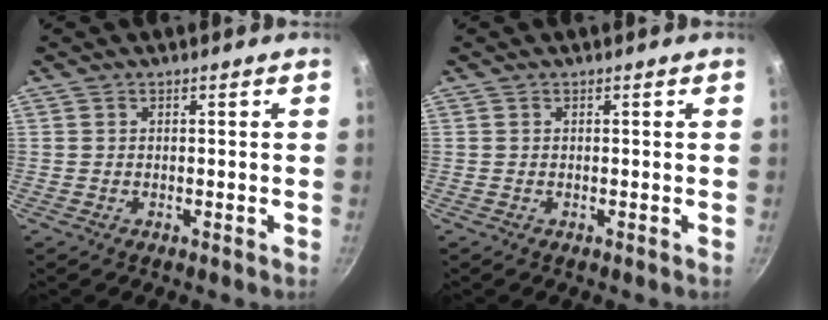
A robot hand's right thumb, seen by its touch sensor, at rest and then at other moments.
{"total": 0.0}